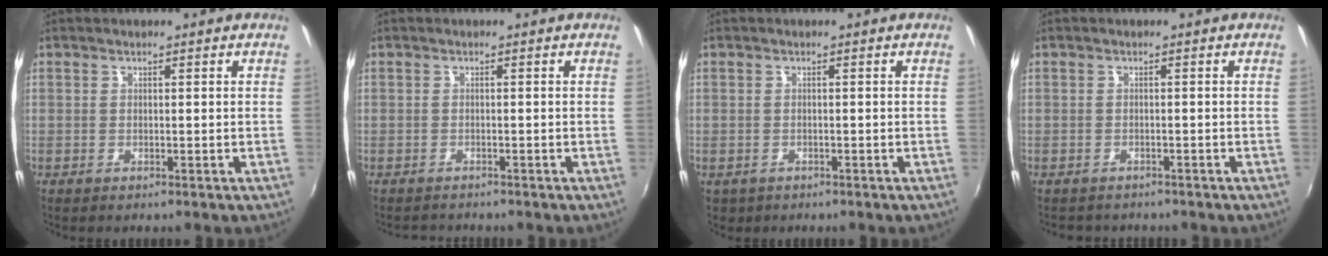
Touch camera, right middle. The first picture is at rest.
{"total": 2.0, "force": [-1.9, 0.5, 0.1], "torque": [-0.011, -0.004, -0.034]}
{"total": 1.9, "force": [-0.8, 1.6, 0.7], "torque": [-0.019, -0.003, -0.009]}
{"total": 3.0, "force": [-2.6, 1.2, 0.6], "torque": [-0.019, -0.013, -0.037]}